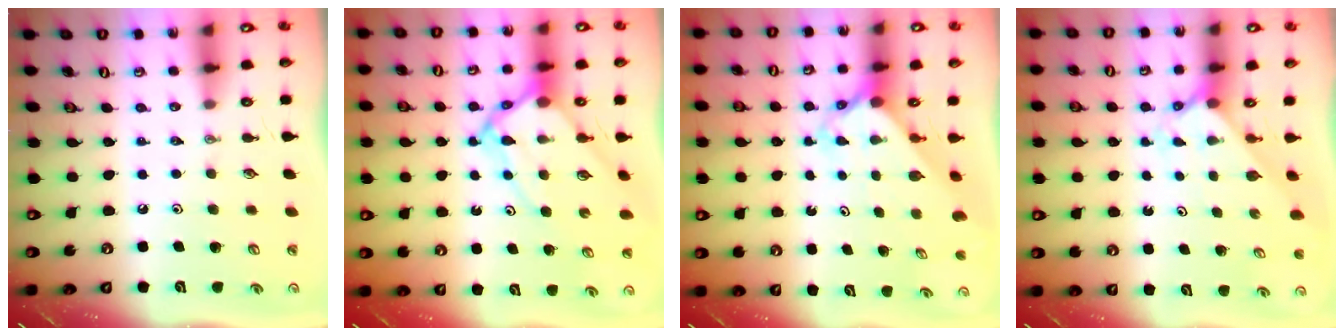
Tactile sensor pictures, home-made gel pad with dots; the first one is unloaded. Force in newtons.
{"total": 10.6, "press": 10.5, "slide": 1.0}
{"total": 2.6, "press": 2.6, "slide": 0.1}
{"total": 2.1, "press": 2.1, "slide": 0.2}